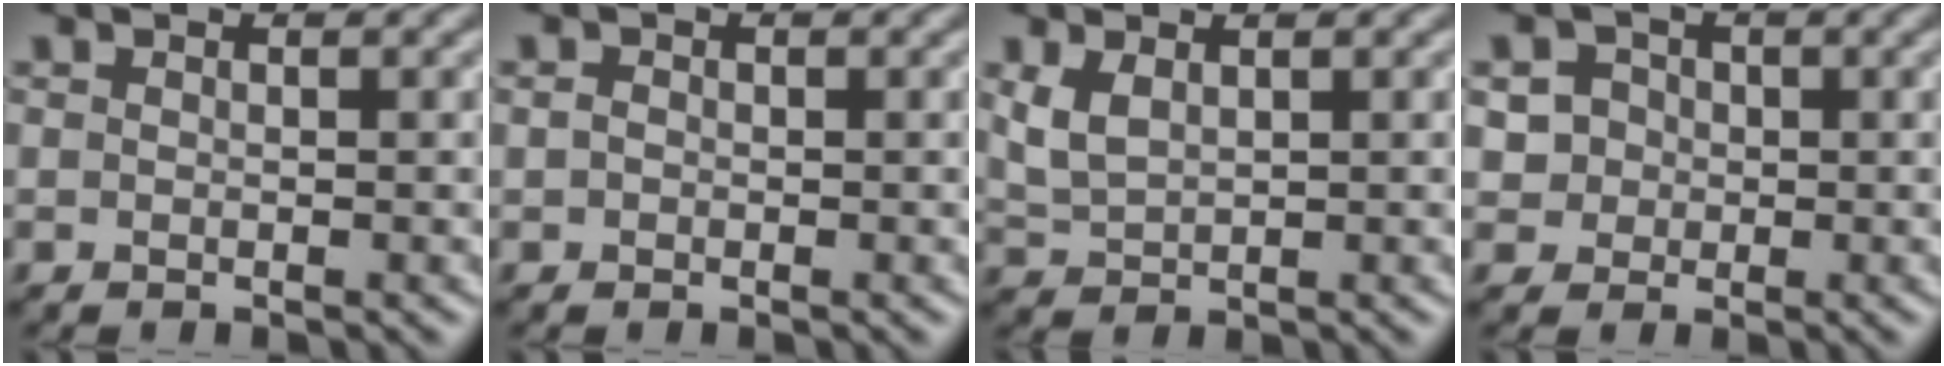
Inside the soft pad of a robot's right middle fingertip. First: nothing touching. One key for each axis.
{"total": 0.6, "fx": 0.0, "fy": 0.6, "fz": 0.3, "tx": -0.004, "ty": -0.001, "tz": -0.003}
{"total": 2.3, "fx": 1.0, "fy": 1.2, "fz": 1.6, "tx": -0.045, "ty": 0.000, "tz": 0.027}
{"total": 3.1, "fx": 0.4, "fy": 2.9, "fz": 1.0, "tx": 0.001, "ty": 0.013, "tz": 0.004}